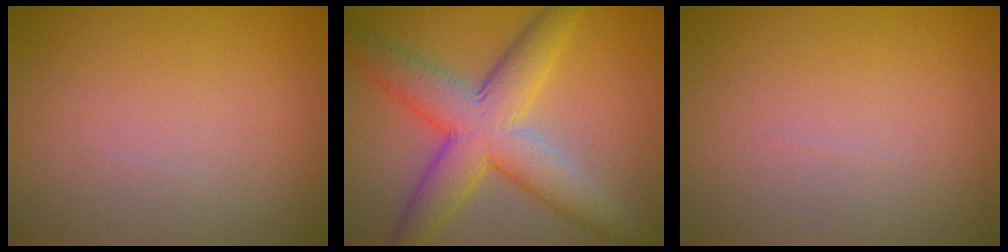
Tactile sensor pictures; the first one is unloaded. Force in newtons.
{"total": 8.5, "press": 8.5, "slide": 0.4}
{"total": 0.0}